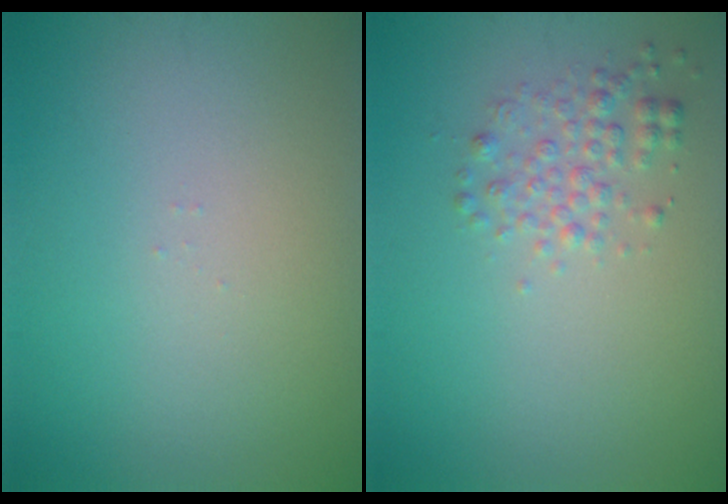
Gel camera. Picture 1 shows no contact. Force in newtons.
{"total": 2.2, "press": 2.2, "slide": 0.1}